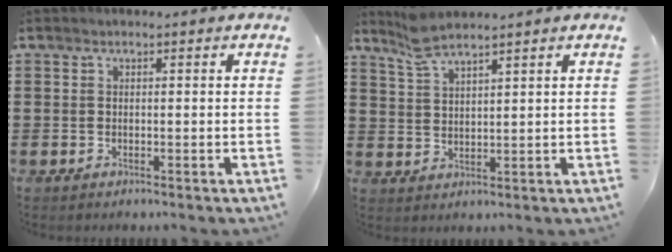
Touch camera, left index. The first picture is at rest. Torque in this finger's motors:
{"motor_torque": [0.45, -0.44, 0.23, 0.10]}